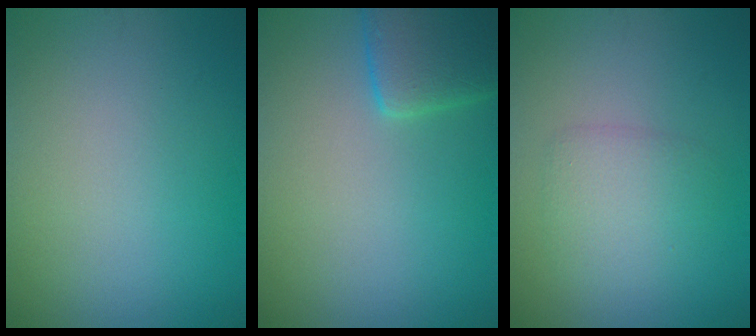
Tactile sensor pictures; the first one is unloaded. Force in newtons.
{"total": 4.1, "press": 4.1, "slide": 0.3}
{"total": 2.5, "press": 2.5, "slide": 0.3}